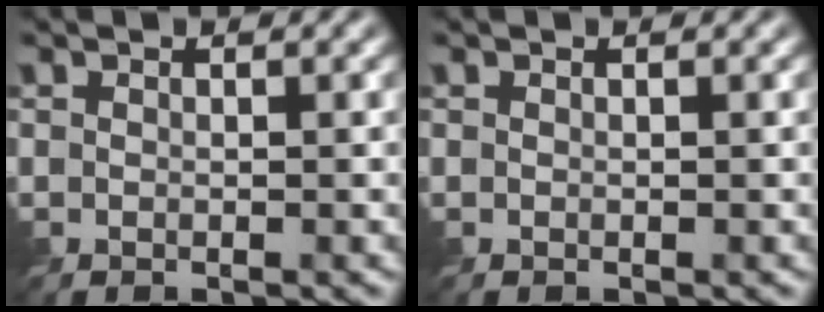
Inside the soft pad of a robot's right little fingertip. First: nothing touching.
{"total": 0.0}